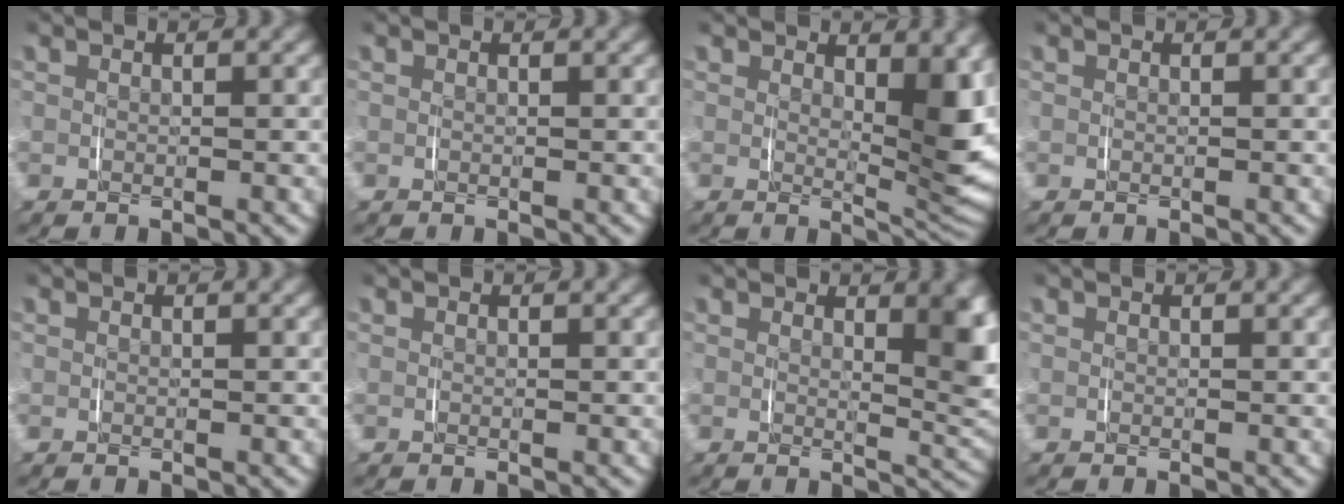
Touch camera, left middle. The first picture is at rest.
{"total": 0.0}
{"total": 5.3, "force": [1.4, 1.5, 4.9], "torque": [-0.065, -0.023, 0.031]}
{"total": 0.0}
{"total": 0.0}
{"total": 0.0}
{"total": 4.2, "force": [1.4, 1.2, 3.8], "torque": [-0.032, -0.016, 0.025]}
{"total": 0.0}